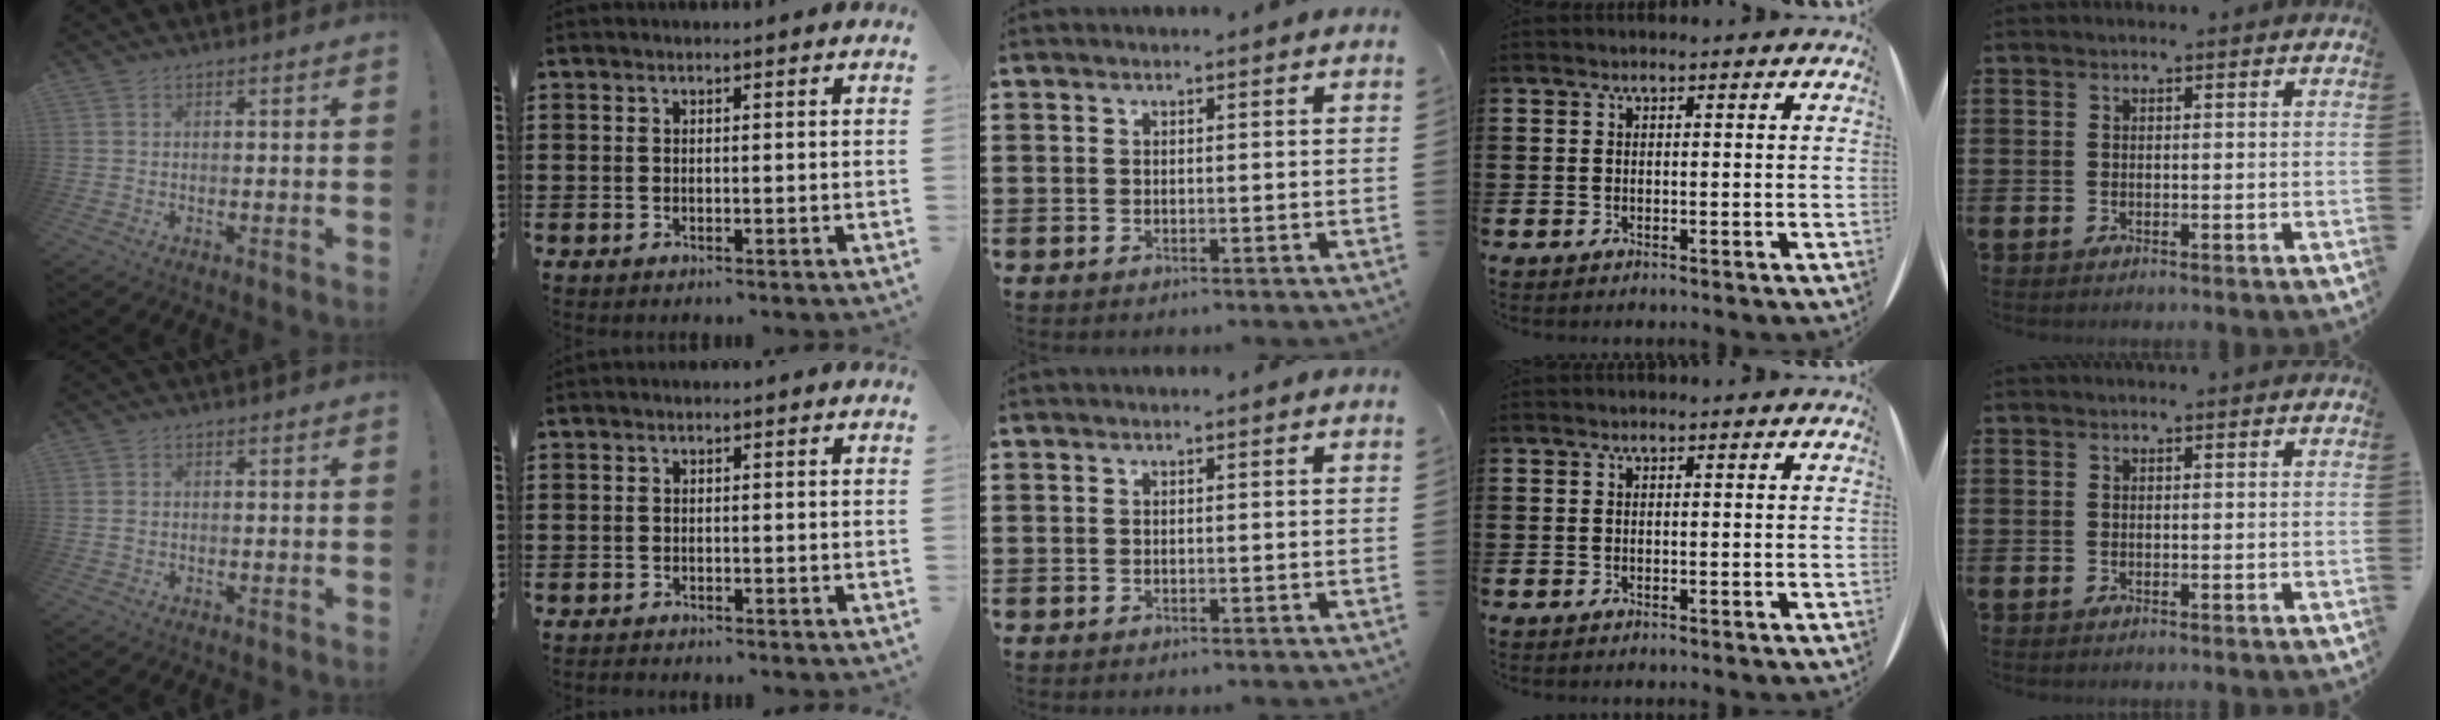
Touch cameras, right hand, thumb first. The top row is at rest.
{"thumb": {"total": 0.8, "force": [0.0, 0.7, 0.3], "torque": [-0.014, 0.007, 0.001]}, "index": {"total": 0.6, "force": [-0.6, 0.1, -0.1], "torque": [0.000, 0.000, -0.013]}}